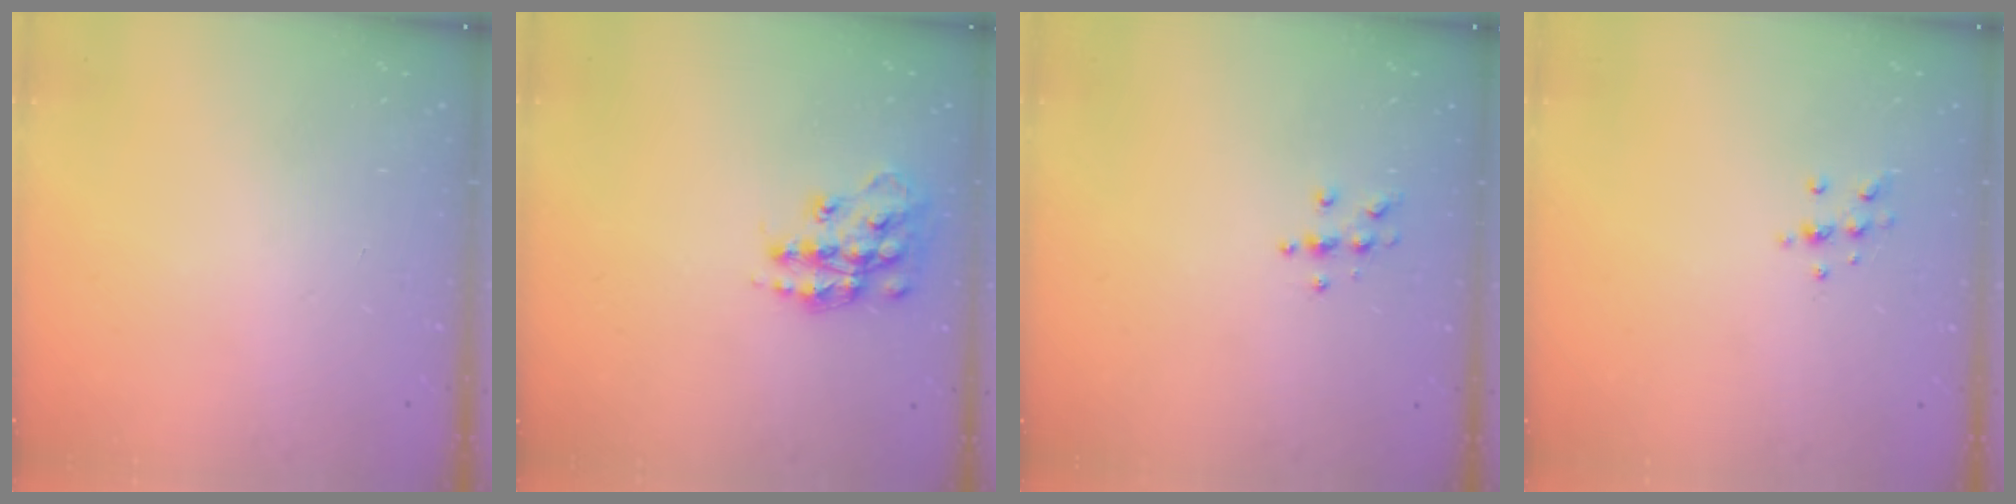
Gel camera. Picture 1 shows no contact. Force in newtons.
{"total": 14.6, "press": 14.6, "slide": 0.8}
{"total": 3.9, "press": 3.9, "slide": 0.6}
{"total": 7.0, "press": 6.9, "slide": 0.7}